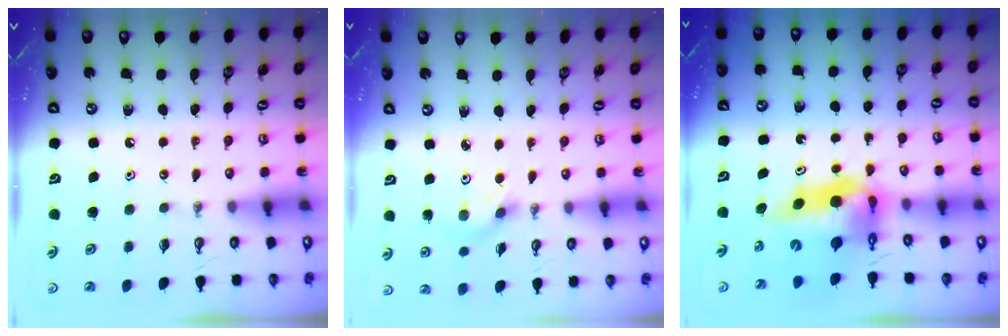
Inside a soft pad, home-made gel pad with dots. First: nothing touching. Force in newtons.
{"total": 2.2, "press": 2.1, "slide": 0.6}
{"total": 11.2, "press": 10.9, "slide": 2.6}